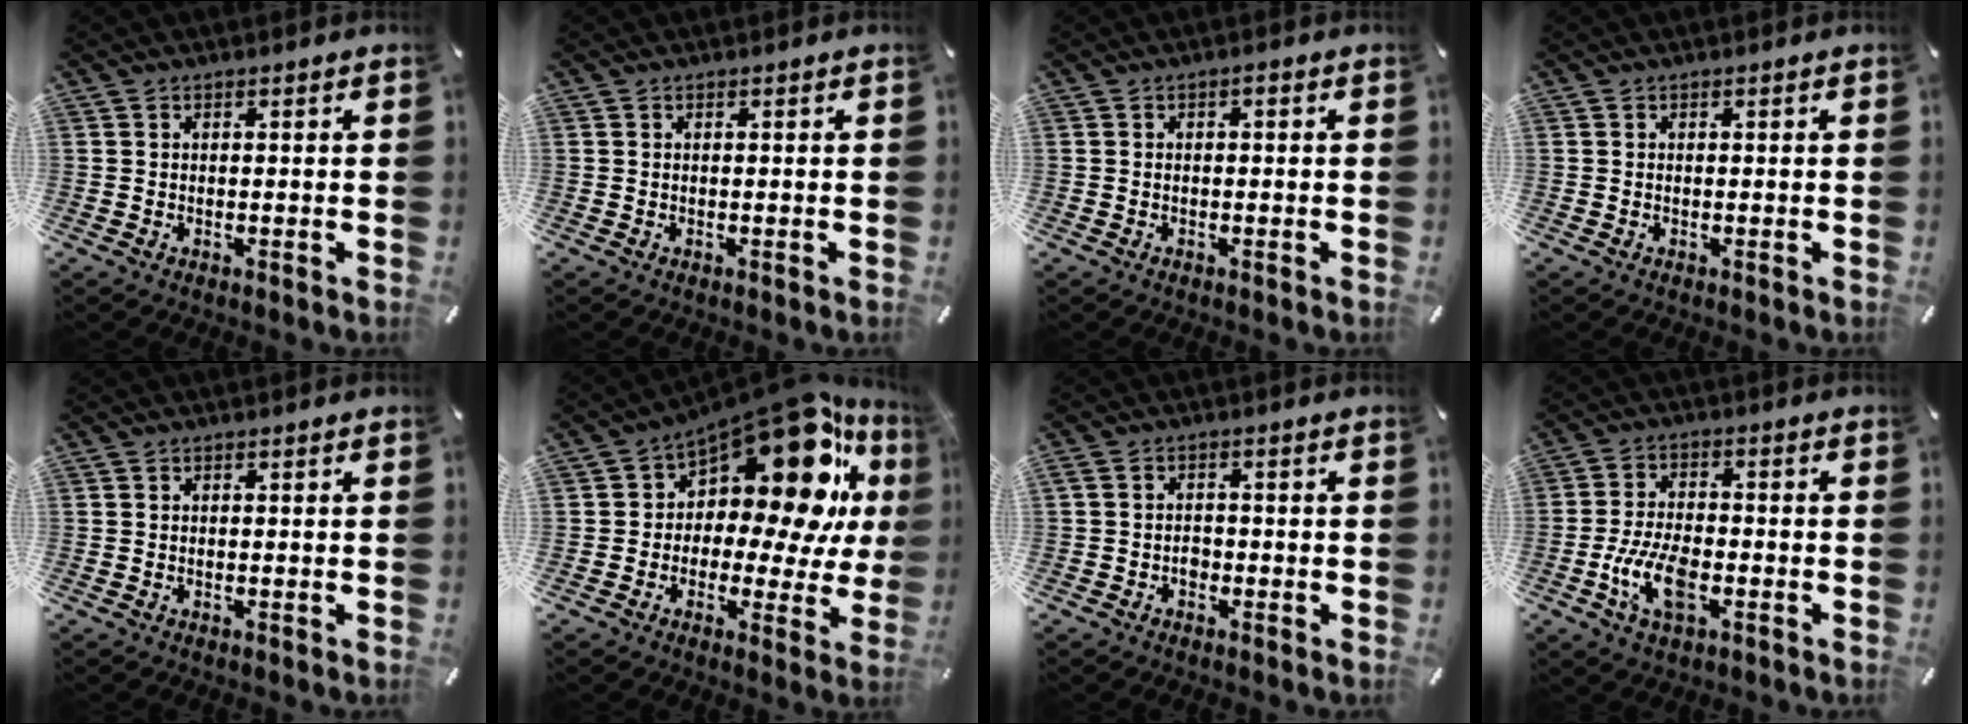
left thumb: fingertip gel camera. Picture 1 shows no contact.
{"total": 0.0}
{"total": 1.0, "force": [-0.4, 0.4, 0.8], "torque": [-0.017, 0.001, -0.007]}
{"total": 0.0}
{"total": 0.0}
{"total": 19.3, "force": [9.2, 10.0, 13.7], "torque": [-0.195, -0.085, 0.147]}
{"total": 2.2, "force": [-1.0, 1.7, 0.9], "torque": [-0.018, 0.007, -0.021]}
{"total": 9.6, "force": [-3.5, 4.9, 7.5], "torque": [-0.164, 0.003, -0.061]}